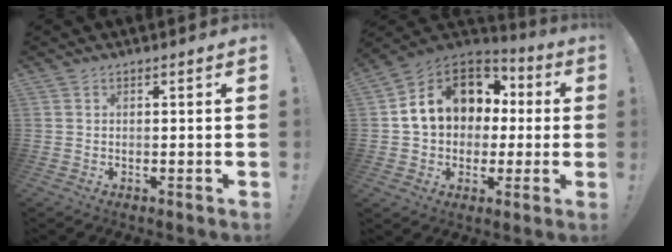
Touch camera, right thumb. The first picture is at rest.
{"total": 16.3, "force": [4.2, 12.9, 9.0], "torque": [-0.139, -0.002, 0.093]}